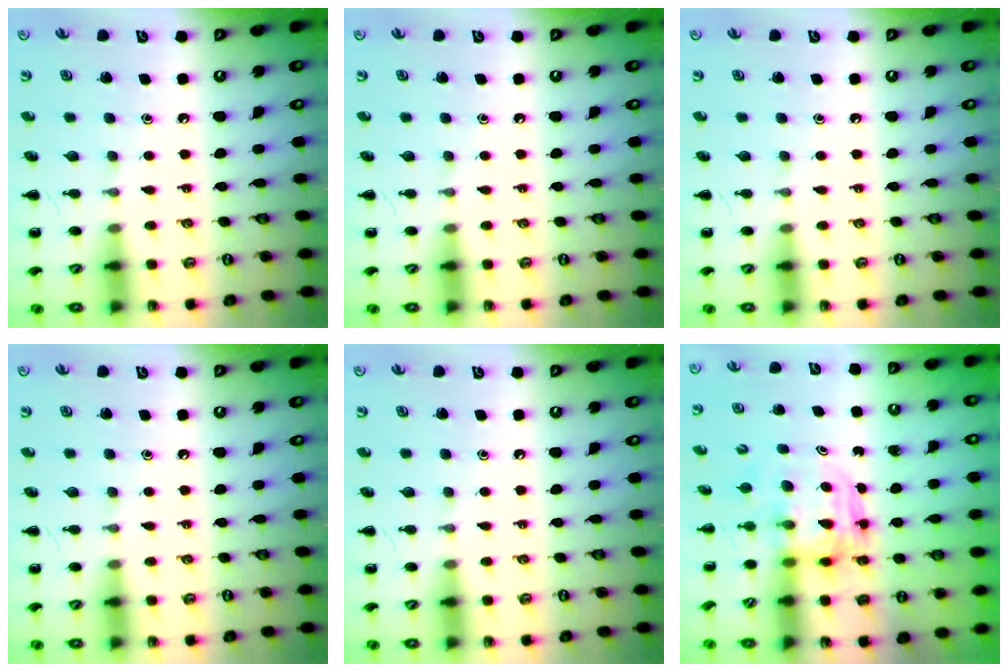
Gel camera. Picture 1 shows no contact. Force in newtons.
{"total": 0.0}
{"total": 0.0}
{"total": 0.0}
{"total": 0.0}
{"total": 3.6, "press": 3.6, "slide": 0.2}